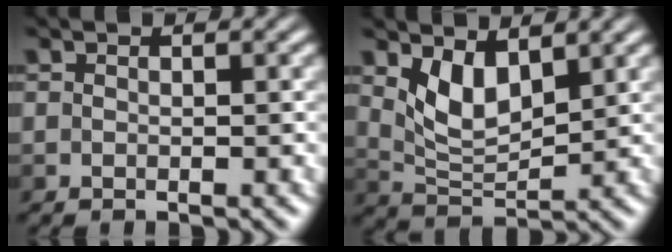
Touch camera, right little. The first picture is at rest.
{"total": 3.4, "force": [1.4, 1.7, 2.6], "torque": [-0.057, -0.011, 0.027]}